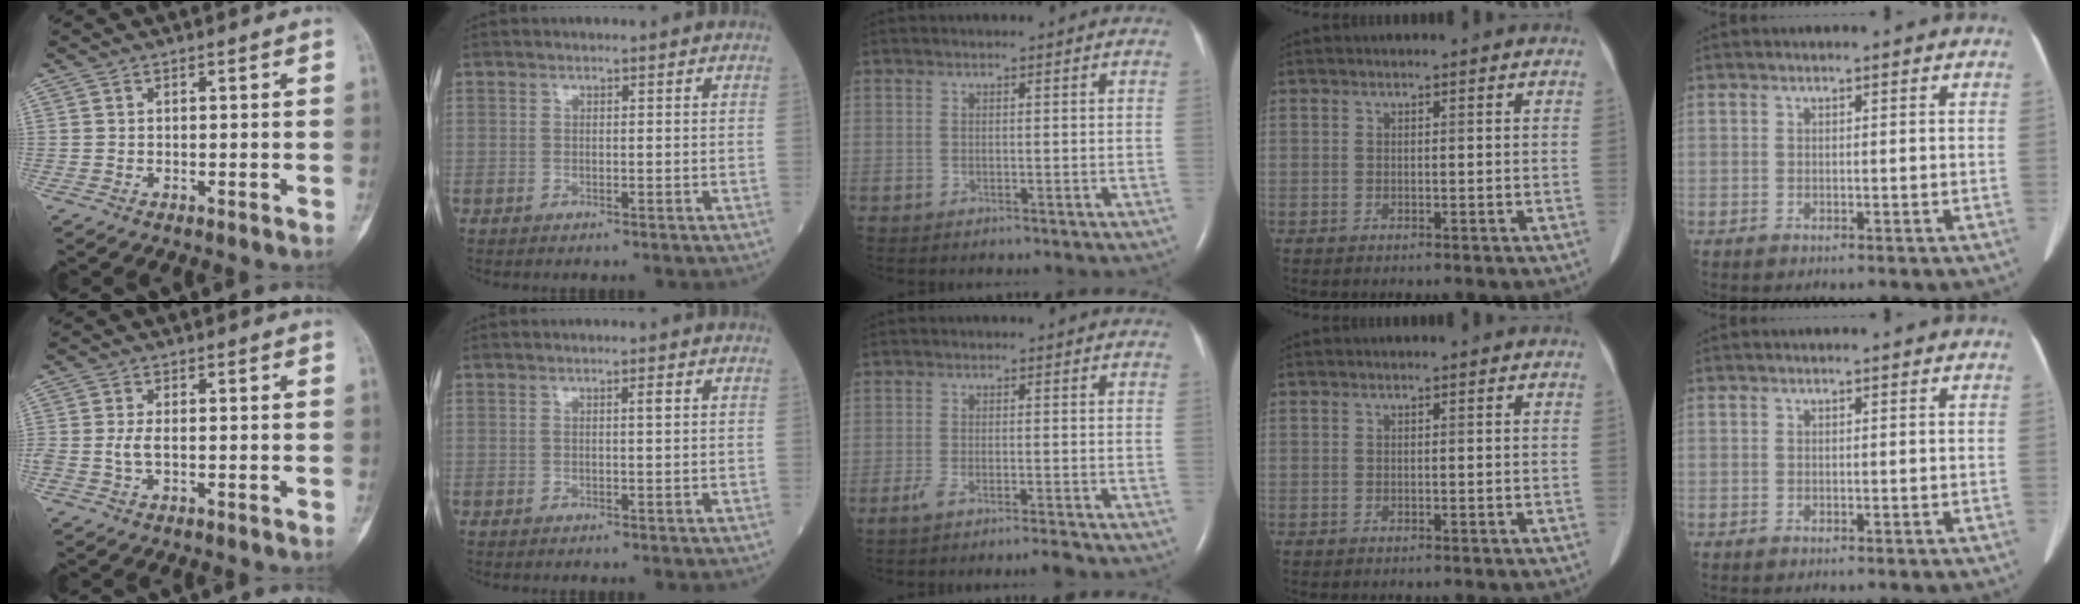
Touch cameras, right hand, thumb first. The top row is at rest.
{"thumb": {"total": 2.5, "force": [-0.3, 1.2, 2.1], "torque": [-0.053, 0.003, -0.005]}, "index": {"total": 0.9, "force": [0.2, -0.1, 0.9], "torque": [-0.014, 0.002, 0.003]}, "middle": {"total": 3.2, "force": [-2.6, 0.1, 1.9], "torque": [-0.042, -0.005, -0.050]}}